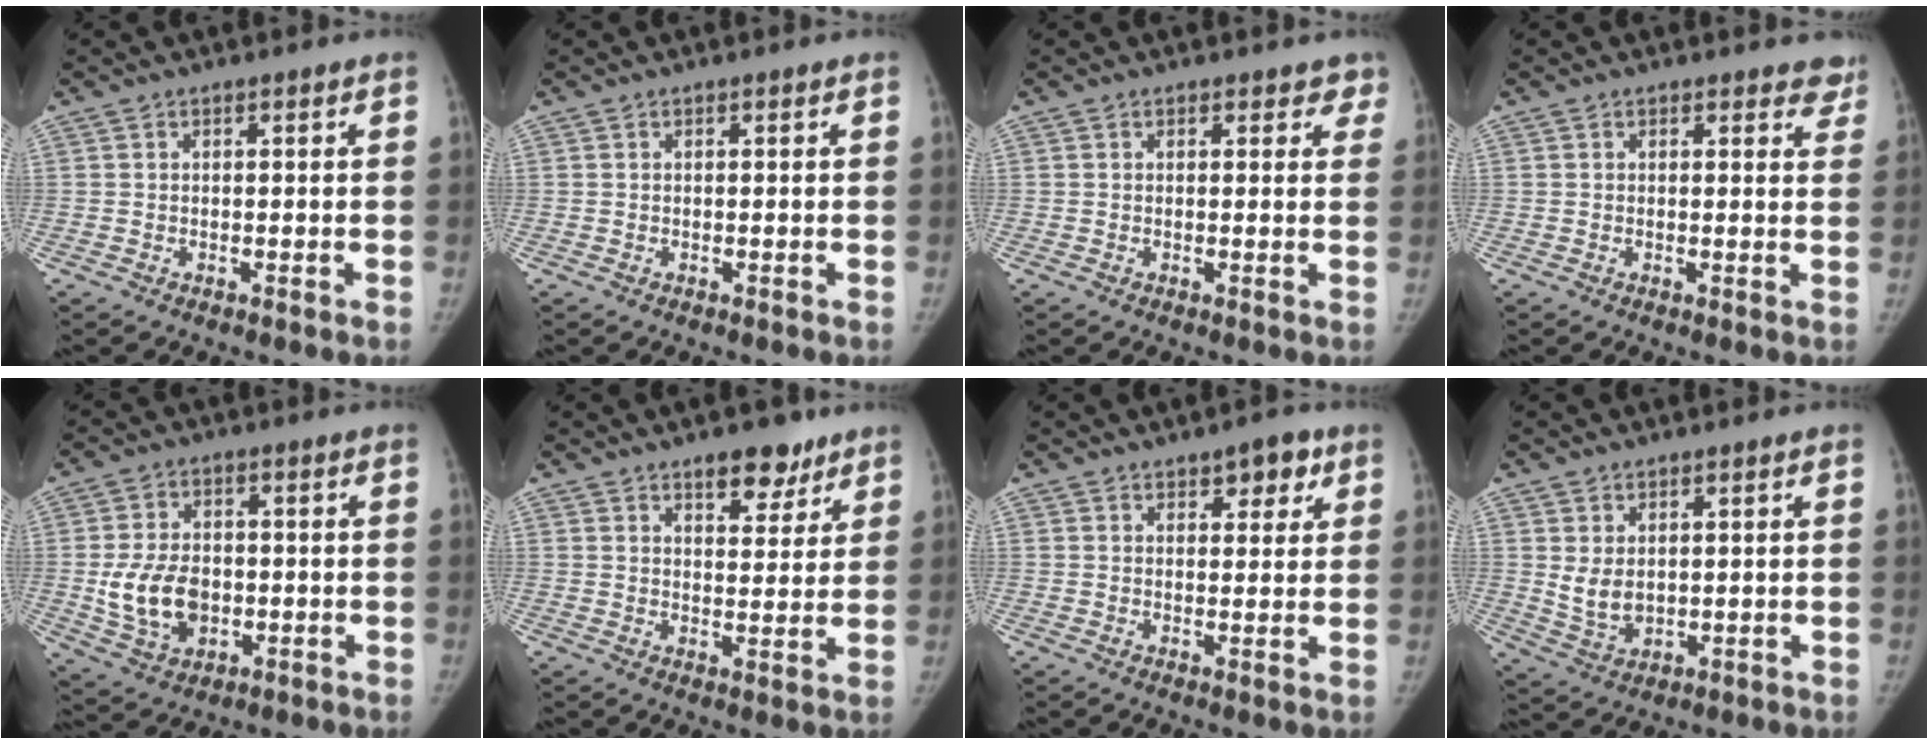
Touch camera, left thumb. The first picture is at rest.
{"total": 0.0}
{"total": 3.1, "force": [2.4, 1.7, 1.0], "torque": [0.028, -0.007, 0.016]}
{"total": 4.0, "force": [3.5, 1.8, 0.7], "torque": [0.031, -0.017, 0.020]}
{"total": 10.8, "force": [-1.3, 7.7, 7.4], "torque": [-0.116, 0.002, -0.013]}
{"total": 7.6, "force": [5.2, 3.6, 4.2], "torque": [-0.024, -0.029, 0.076]}
{"total": 5.0, "force": [2.9, 2.5, 3.2], "torque": [-0.014, -0.011, 0.036]}
{"total": 4.9, "force": [1.0, 3.3, 3.4], "torque": [-0.049, -0.016, 0.033]}